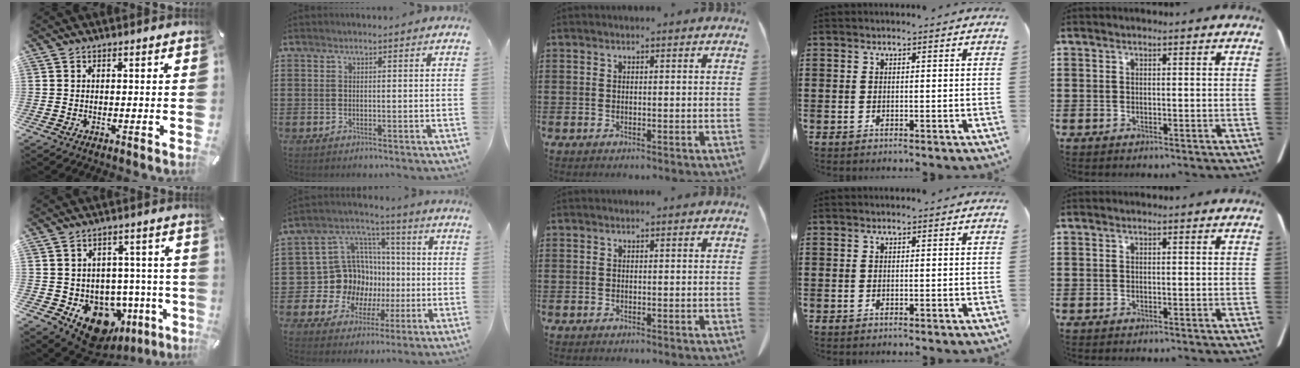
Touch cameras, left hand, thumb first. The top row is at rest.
{"thumb": {"total": 12.1, "force": [-5.6, 9.3, 5.4], "torque": [-0.073, 0.023, -0.078]}, "index": {"total": 12.9, "force": [-0.7, 12.2, 4.0], "torque": [-0.125, -0.014, 0.003]}}